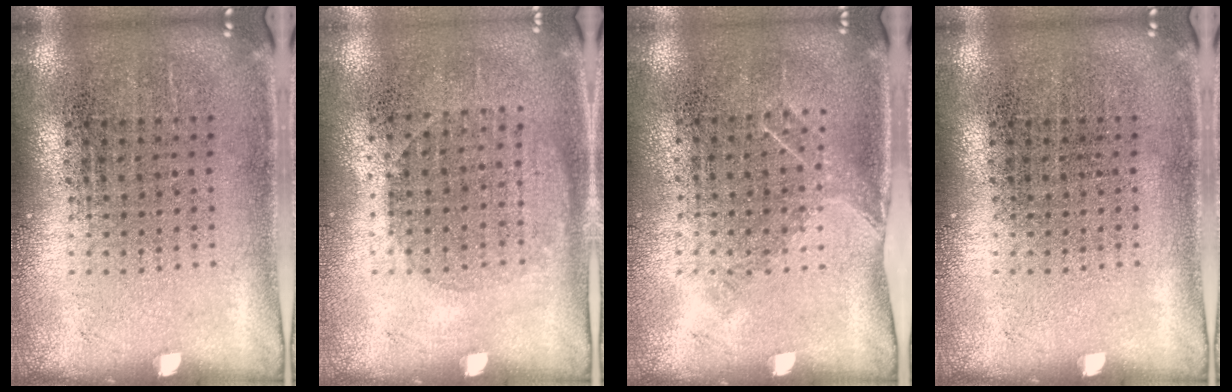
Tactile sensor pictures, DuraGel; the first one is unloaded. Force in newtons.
{"total": 1.0, "press": 0.9, "slide": 0.4}
{"total": 1.1, "press": 0.8, "slide": 0.6}
{"total": 0.0}